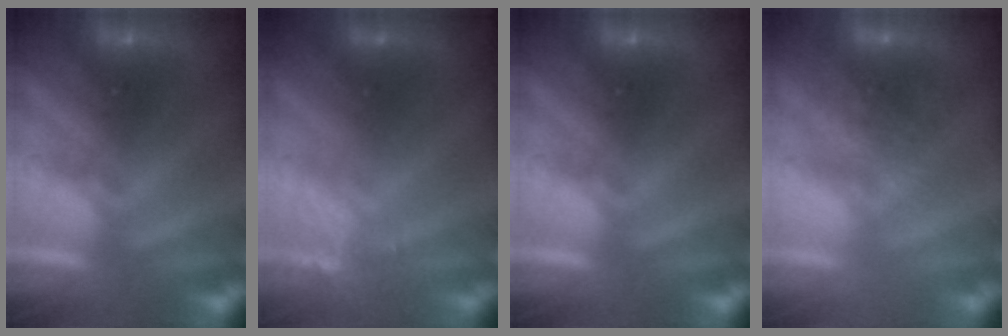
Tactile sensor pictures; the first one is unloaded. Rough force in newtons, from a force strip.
{"total": 2.7}
{"total": 0.0}
{"total": 4.1}